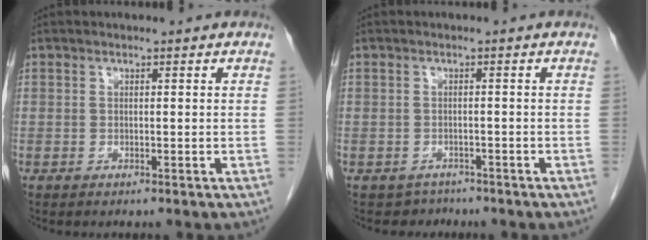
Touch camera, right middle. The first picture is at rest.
{"total": 2.4, "force": [-1.9, 1.3, -0.7], "torque": [0.006, 0.004, -0.029]}